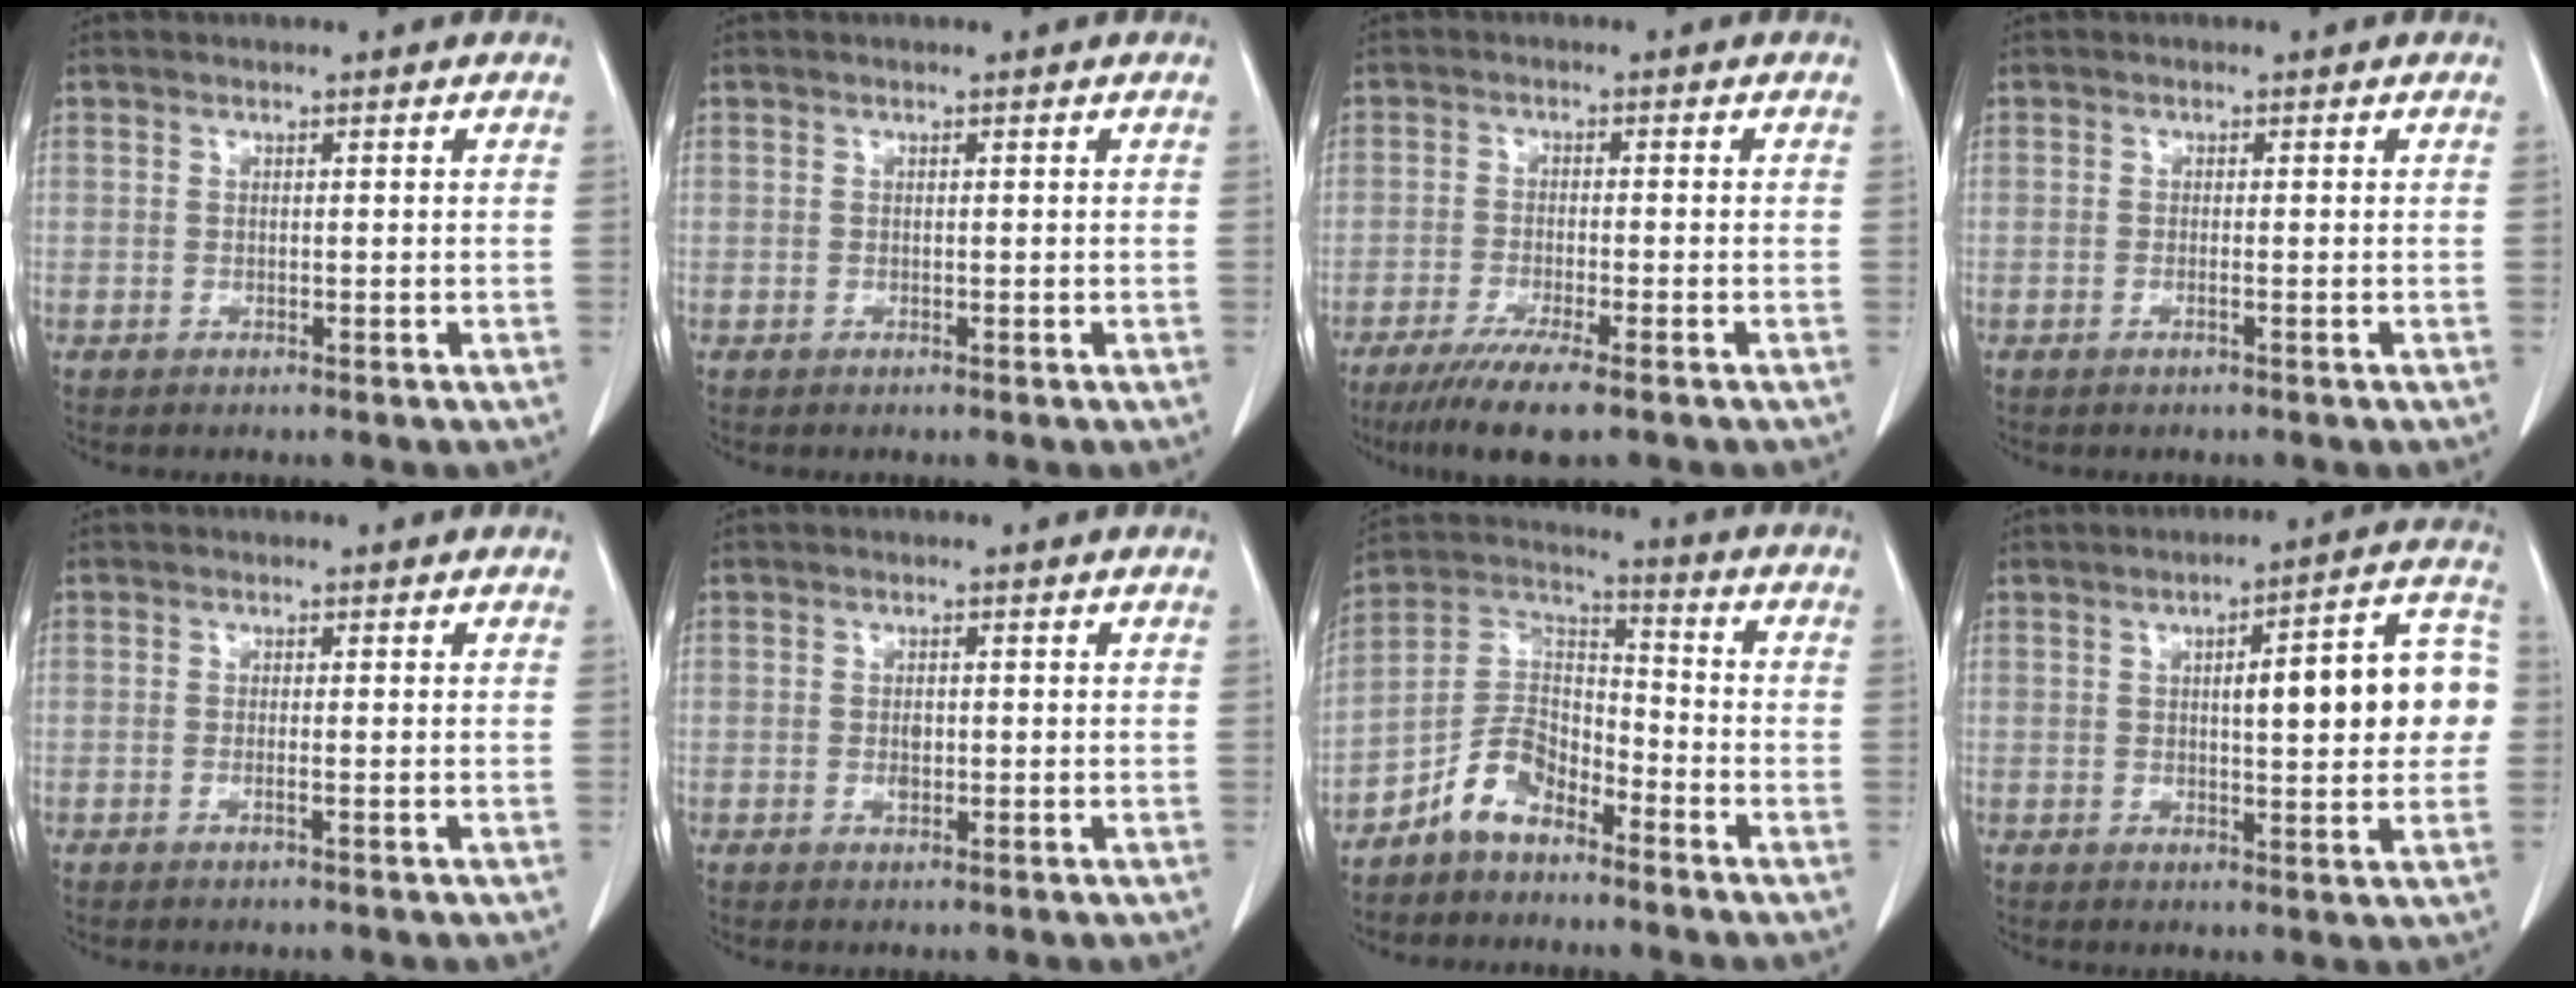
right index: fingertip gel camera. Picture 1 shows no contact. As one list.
[{"total": 0.0}, {"total": 7.8, "force": [-5.4, 0.1, 5.6], "torque": [-0.091, -0.019, -0.087]}, {"total": 0.7, "force": [-0.3, -0.1, 0.6], "torque": [-0.013, 0.000, -0.005]}, {"total": 0.8, "force": [-0.4, -0.1, 0.7], "torque": [-0.015, 0.000, -0.007]}, {"total": 1.4, "force": [-0.2, 0.8, 1.2], "torque": [-0.023, 0.000, -0.001]}, {"total": 8.2, "force": [-5.8, 4.2, 4.1], "torque": [-0.084, 0.022, -0.118]}, {"total": 12.8, "force": [1.2, 2.9, 12.4], "torque": [-0.152, 0.034, 0.014]}]